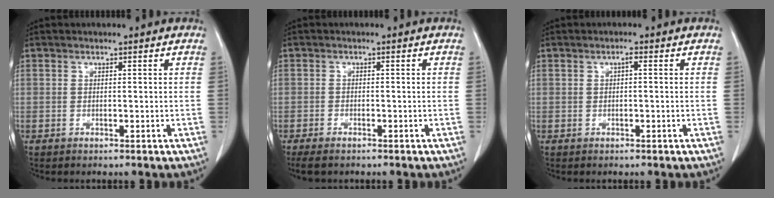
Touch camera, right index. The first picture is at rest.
{"total": 4.8, "force": [-3.5, 2.0, 2.7], "torque": [-0.050, -0.009, -0.053]}
{"total": 1.3, "force": [0.2, 0.5, 1.1], "torque": [-0.022, 0.005, 0.005]}